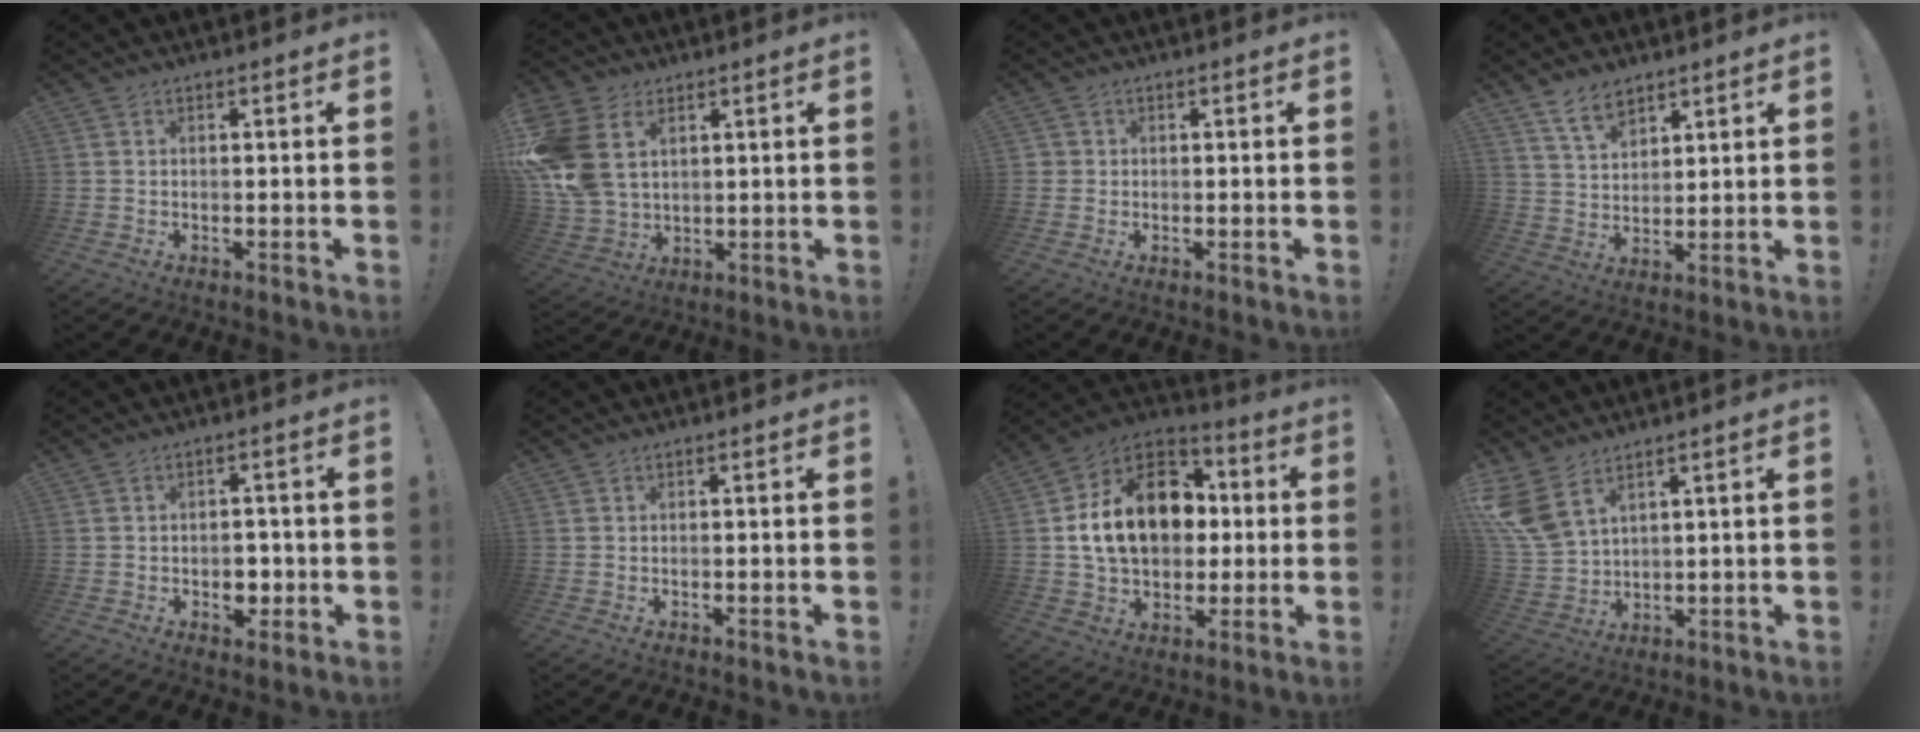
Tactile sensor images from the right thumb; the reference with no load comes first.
{"total": 15.5, "force": [4.9, 11.3, 9.4], "torque": [-0.198, -0.019, 0.096]}
{"total": 1.4, "force": [0.0, 1.4, 0.2], "torque": [-0.009, 0.005, 0.001]}
{"total": 7.1, "force": [5.4, 3.7, 2.8], "torque": [-0.047, -0.028, 0.101]}
{"total": 5.0, "force": [-1.1, 3.9, 2.9], "torque": [-0.018, 0.002, -0.021]}
{"total": 0.0}
{"total": 20.8, "force": [2.6, 15.0, 14.1], "torque": [-0.213, 0.016, 0.060]}
{"total": 10.4, "force": [6.3, 5.5, 6.1], "torque": [-0.139, -0.031, 0.126]}